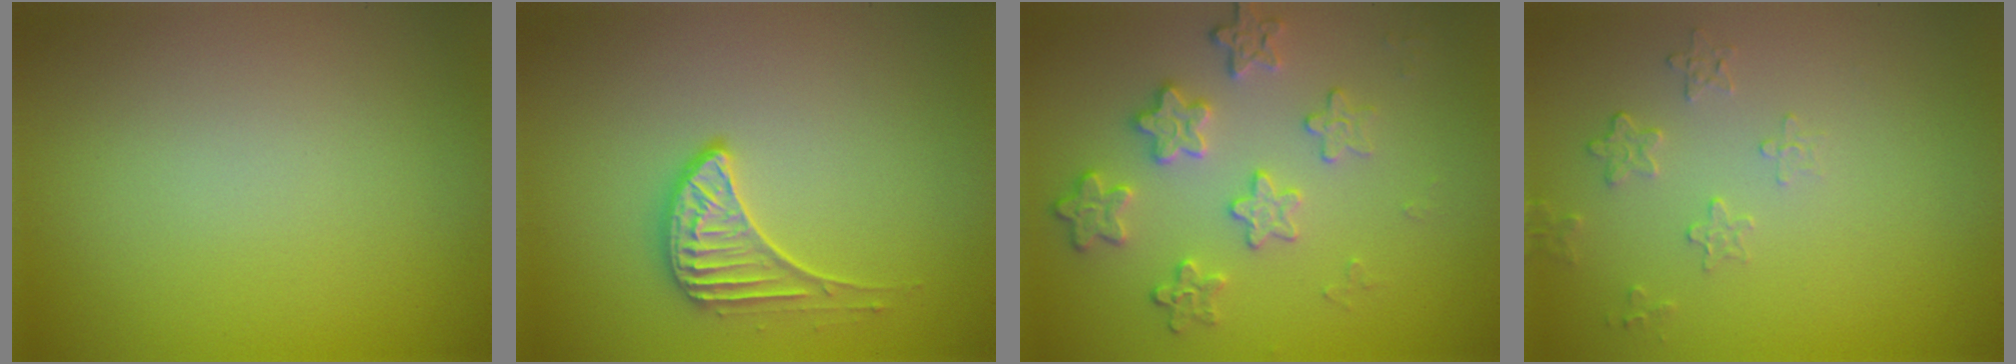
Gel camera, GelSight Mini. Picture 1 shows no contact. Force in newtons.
{"total": 2.3, "press": 1.7, "slide": 1.5}
{"total": 3.9, "press": 3.3, "slide": 1.9}
{"total": 1.6, "press": 0.9, "slide": 1.4}